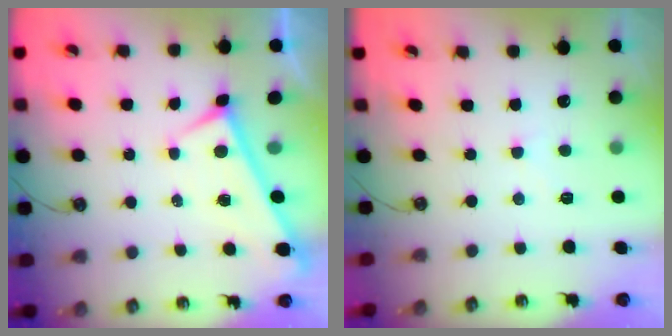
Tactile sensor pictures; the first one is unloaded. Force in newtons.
{"total": 0.9, "press": 0.5, "slide": 0.7}